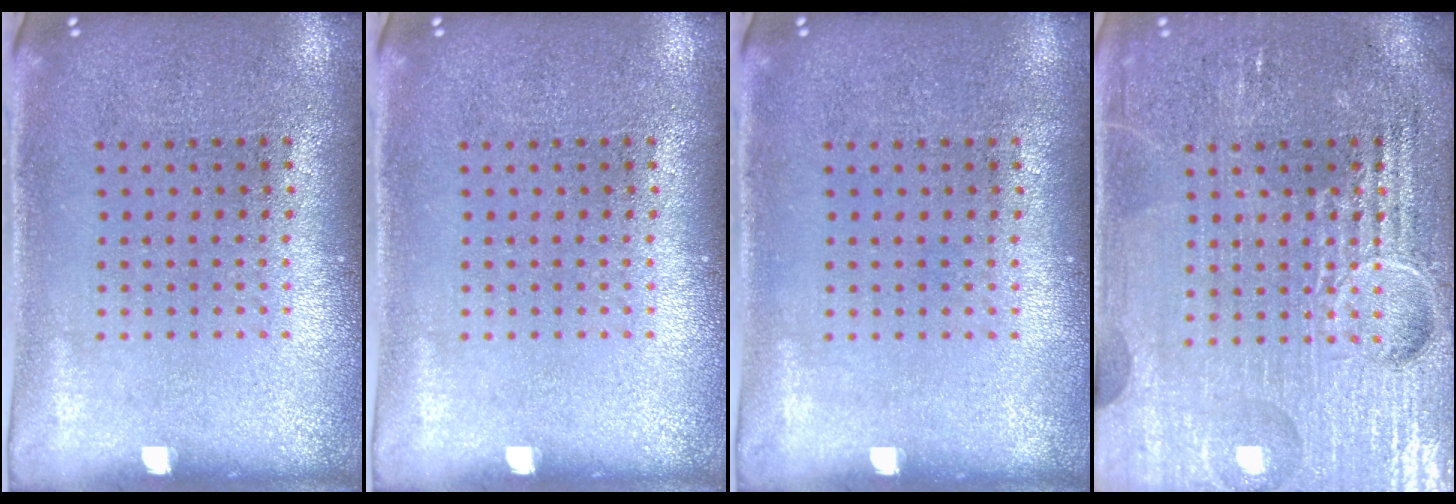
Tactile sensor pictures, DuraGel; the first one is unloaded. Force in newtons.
{"total": 0.0}
{"total": 0.0}
{"total": 7.1, "press": 7.0, "slide": 0.9}